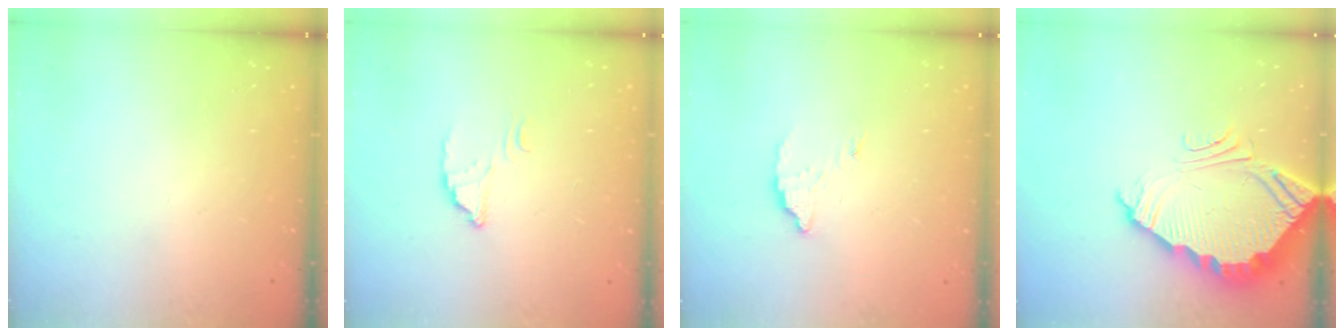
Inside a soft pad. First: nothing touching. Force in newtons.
{"total": 2.4, "press": 2.4, "slide": 0.1}
{"total": 2.9, "press": 2.9, "slide": 0.0}
{"total": 5.8, "press": 5.8, "slide": 0.4}